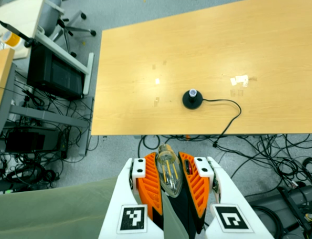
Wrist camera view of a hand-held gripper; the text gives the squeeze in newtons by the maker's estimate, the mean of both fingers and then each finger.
{"total": 20.4, "left": 22.5, "right": 18.3}